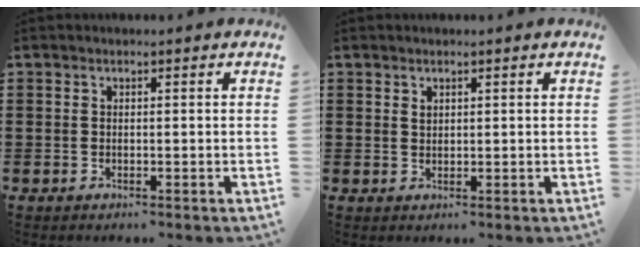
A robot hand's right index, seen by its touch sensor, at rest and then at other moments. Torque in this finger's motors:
{"motor_torque": [0.06, -0.04, 0.02, 0.03]}